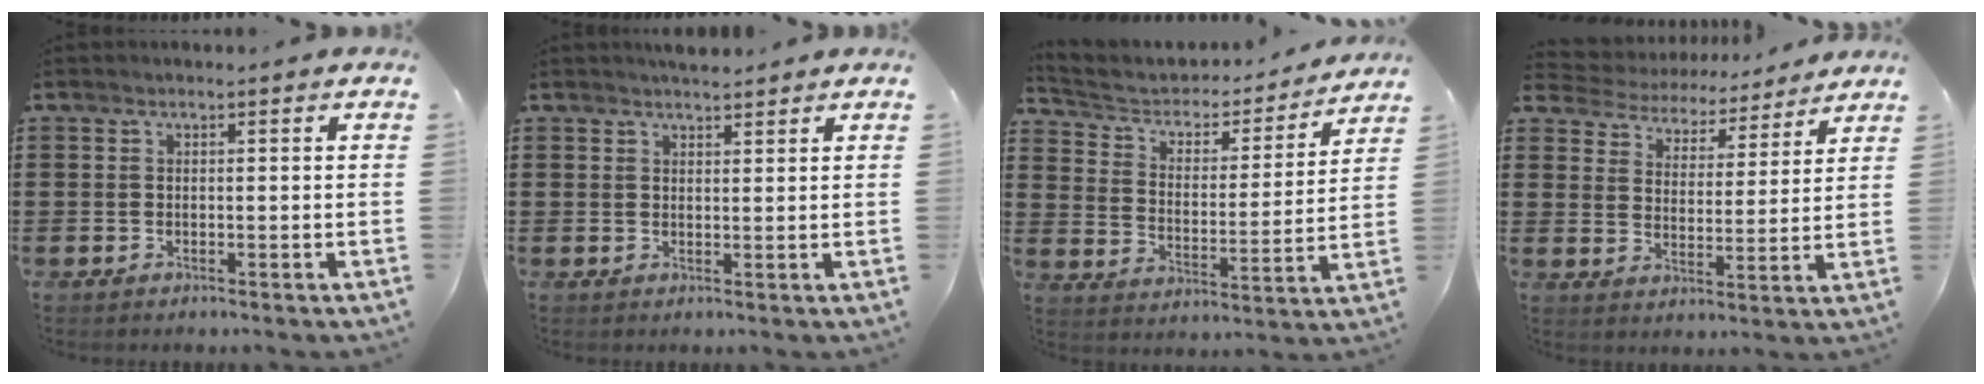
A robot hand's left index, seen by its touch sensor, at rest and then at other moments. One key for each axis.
{"total": 2.2, "fx": 2.1, "fy": 0.2, "fz": 0.5, "tx": -0.013, "ty": 0.001, "tz": 0.040}
{"total": 3.6, "fx": 3.1, "fy": 1.7, "fz": 0.8, "tx": -0.041, "ty": -0.028, "tz": 0.044}
{"total": 4.4, "fx": 4.4, "fy": 0.6, "fz": -0.4, "tx": -0.024, "ty": -0.036, "tz": 0.071}